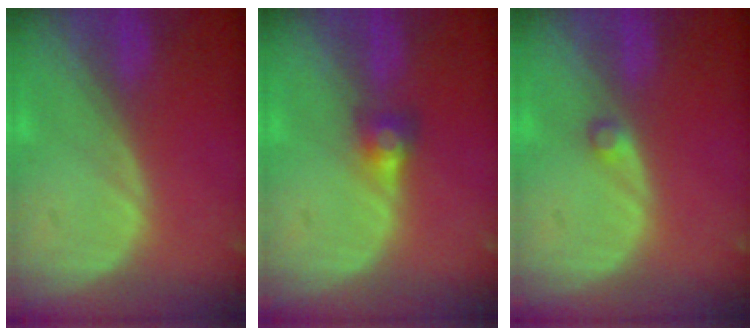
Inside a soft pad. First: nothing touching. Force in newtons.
{"total": 2.8, "press": 2.6, "slide": 1.0}
{"total": 1.2, "press": 1.2, "slide": 0.2}